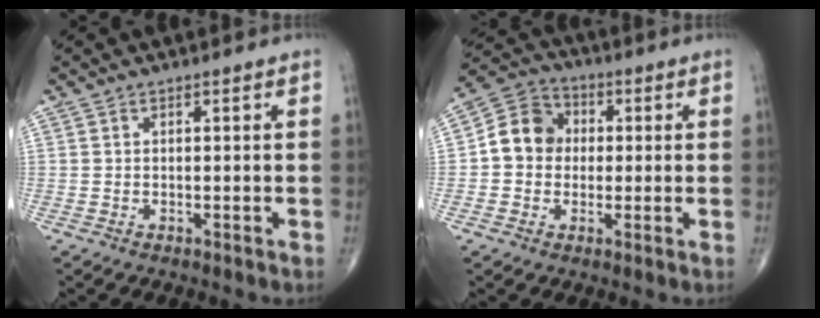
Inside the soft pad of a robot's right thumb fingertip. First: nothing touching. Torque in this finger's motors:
{"motor_torque": [1.08, 1.07, 0.42, -0.51, 0.05]}